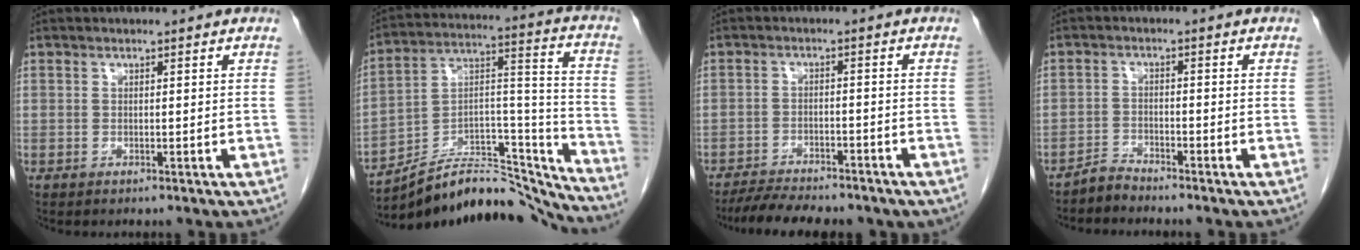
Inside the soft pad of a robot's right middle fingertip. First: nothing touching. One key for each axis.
{"total": 20.2, "fx": -19.4, "fy": 3.3, "fz": 4.6, "tx": -0.073, "ty": 0.052, "tz": -0.312}
{"total": 10.2, "fx": -8.7, "fy": 2.7, "fz": 4.5, "tx": -0.073, "ty": -0.005, "tz": -0.125}
{"total": 2.2, "fx": -2.2, "fy": 0.0, "fz": -0.3, "tx": 0.012, "ty": -0.008, "tz": -0.043}